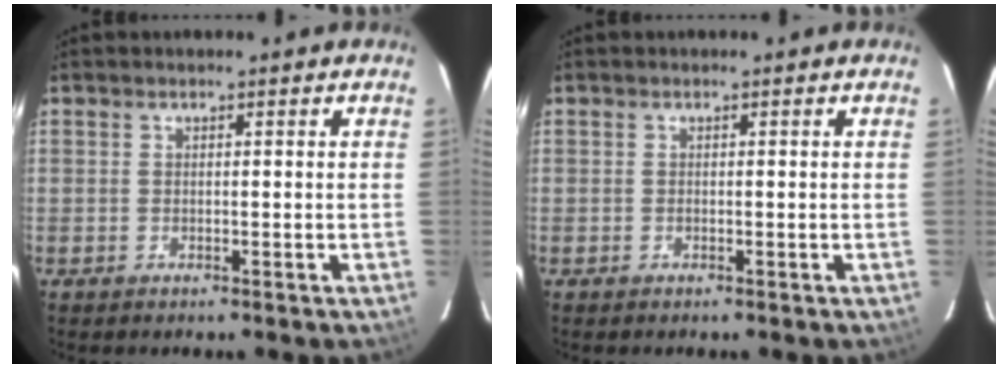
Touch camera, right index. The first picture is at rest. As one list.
[{"total": 0.0}]